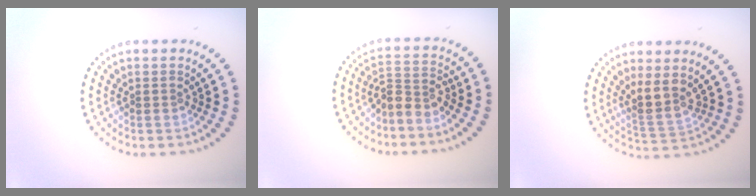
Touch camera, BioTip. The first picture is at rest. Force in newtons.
{"total": 2.8, "press": 2.0, "slide": 2.0}
{"total": 3.0, "press": 2.3, "slide": 1.8}